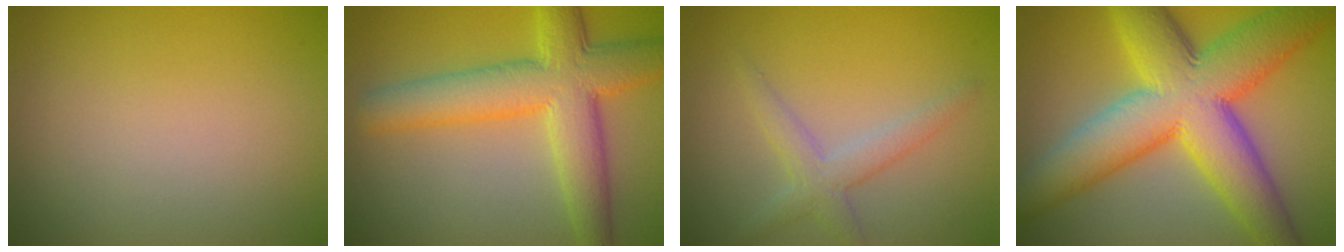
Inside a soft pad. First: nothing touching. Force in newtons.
{"total": 8.2, "press": 8.2, "slide": 0.2}
{"total": 2.6, "press": 2.6, "slide": 0.2}
{"total": 13.3, "press": 13.3, "slide": 0.4}